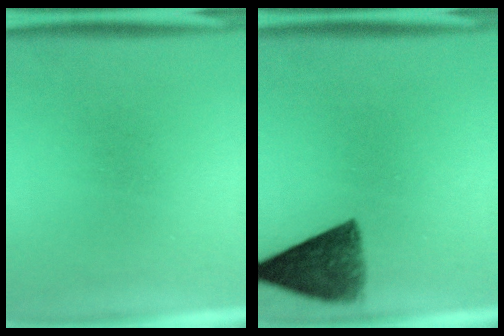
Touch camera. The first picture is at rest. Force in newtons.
{"total": 8.9}